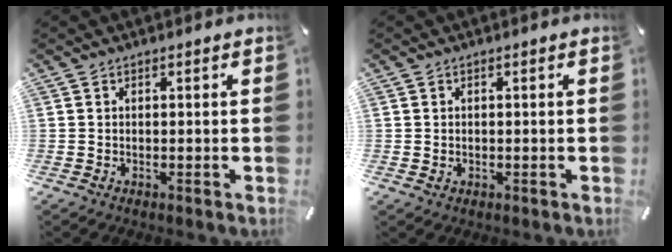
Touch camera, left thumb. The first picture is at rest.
{"total": 0.8, "force": [0.1, 0.7, 0.0], "torque": [-0.001, 0.006, 0.001]}